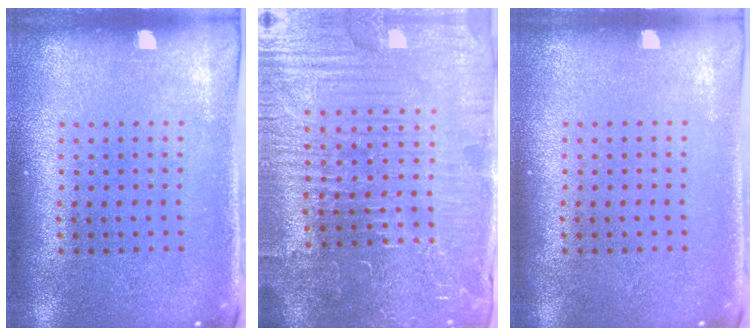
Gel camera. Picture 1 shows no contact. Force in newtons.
{"total": 5.6, "press": 5.2, "slide": 2.1}
{"total": 0.0}